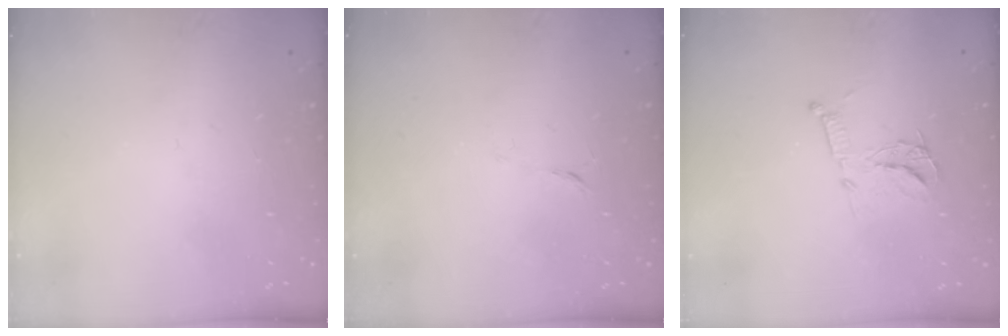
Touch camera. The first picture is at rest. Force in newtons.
{"total": 3.9, "press": 3.8, "slide": 0.9}
{"total": 11.7, "press": 11.7, "slide": 0.7}